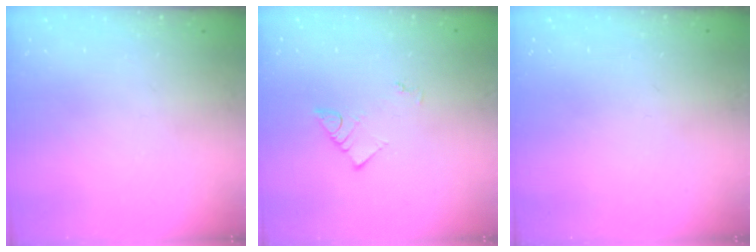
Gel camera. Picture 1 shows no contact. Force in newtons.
{"total": 3.7, "press": 3.6, "slide": 0.6}
{"total": 0.7, "press": 0.6, "slide": 0.1}